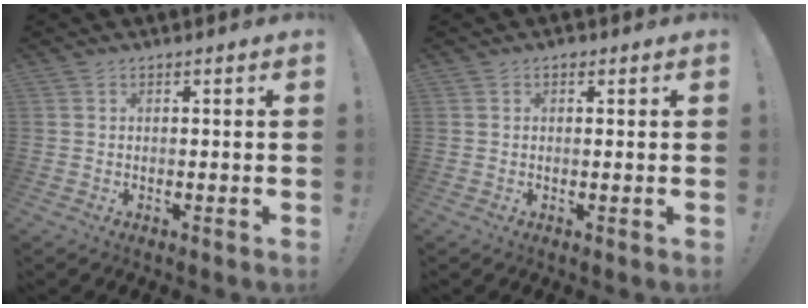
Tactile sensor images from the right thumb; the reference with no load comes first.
{"total": 0.6, "force": [0.2, 0.4, 0.4], "torque": [0.005, -0.004, 0.001]}